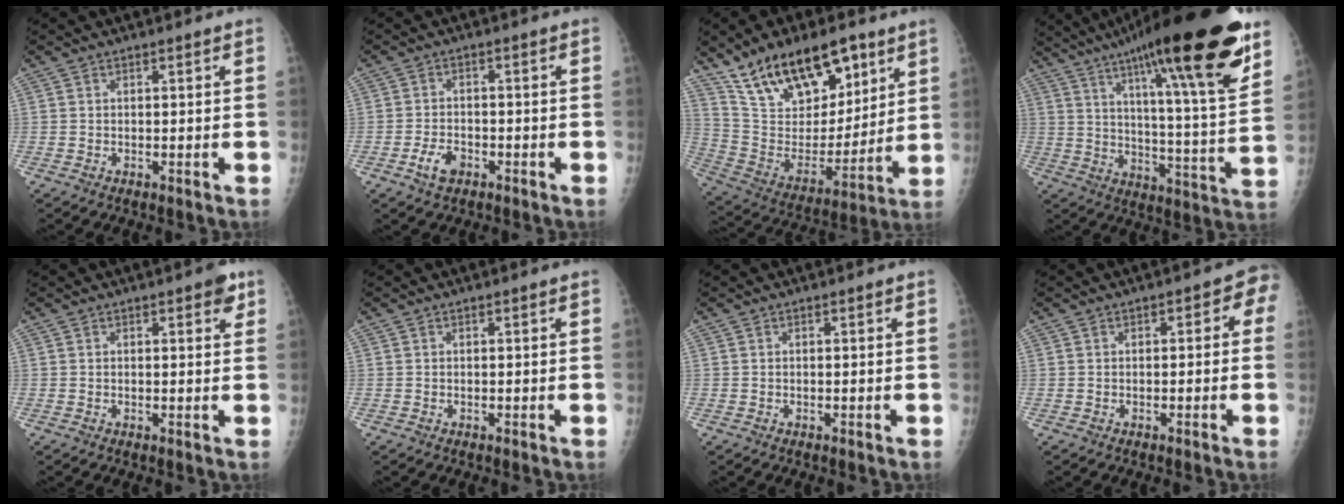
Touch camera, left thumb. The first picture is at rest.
{"total": 4.0, "force": [-2.1, 2.4, 2.4], "torque": [-0.041, 0.013, -0.038]}
{"total": 22.3, "force": [14.3, 10.7, 13.4], "torque": [-0.191, -0.052, 0.263]}
{"total": 28.5, "force": [17.7, 4.3, 21.9], "torque": [-0.322, -0.054, 0.268]}
{"total": 2.9, "force": [1.6, 1.1, 2.2], "torque": [-0.015, -0.003, 0.014]}
{"total": 0.0}
{"total": 0.0}
{"total": 3.7, "force": [0.0, 2.3, 2.9], "torque": [-0.011, 0.017, -0.010]}